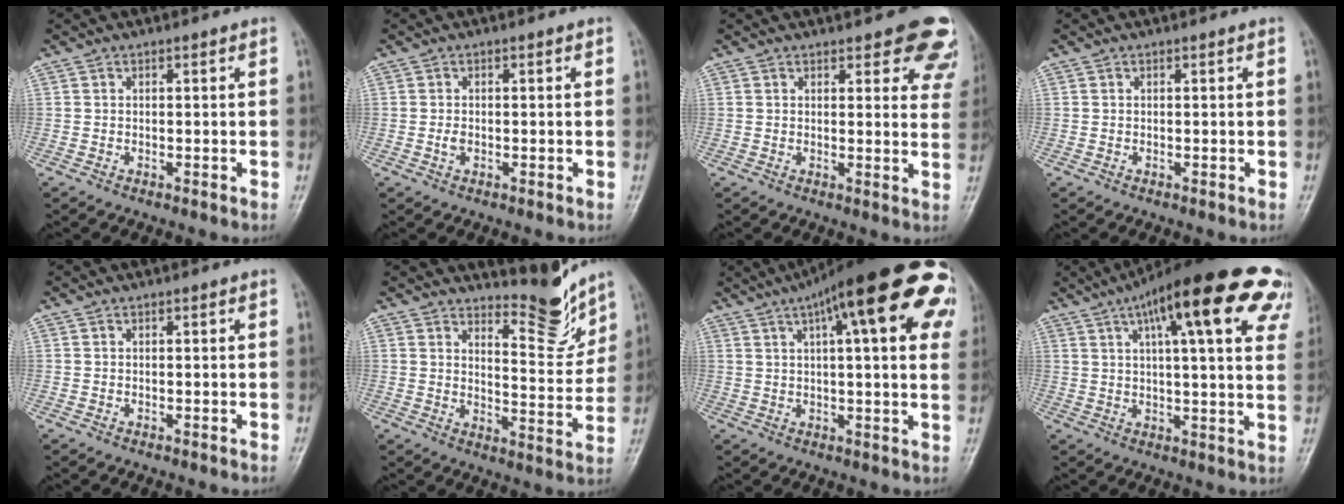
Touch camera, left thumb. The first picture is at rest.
{"total": 1.3, "force": [-0.3, 0.9, 1.0], "torque": [-0.017, -0.001, -0.006]}
{"total": 10.9, "force": [8.3, 4.2, 5.7], "torque": [-0.011, -0.035, 0.074]}
{"total": 0.0}
{"total": 0.0}
{"total": 8.3, "force": [7.7, 1.8, 2.6], "torque": [-0.010, -0.078, 0.119]}
{"total": 27.4, "force": [11.5, 7.4, 23.7], "torque": [-0.271, 0.039, 0.154]}
{"total": 25.2, "force": [12.8, 6.5, 20.8], "torque": [-0.275, 0.012, 0.162]}